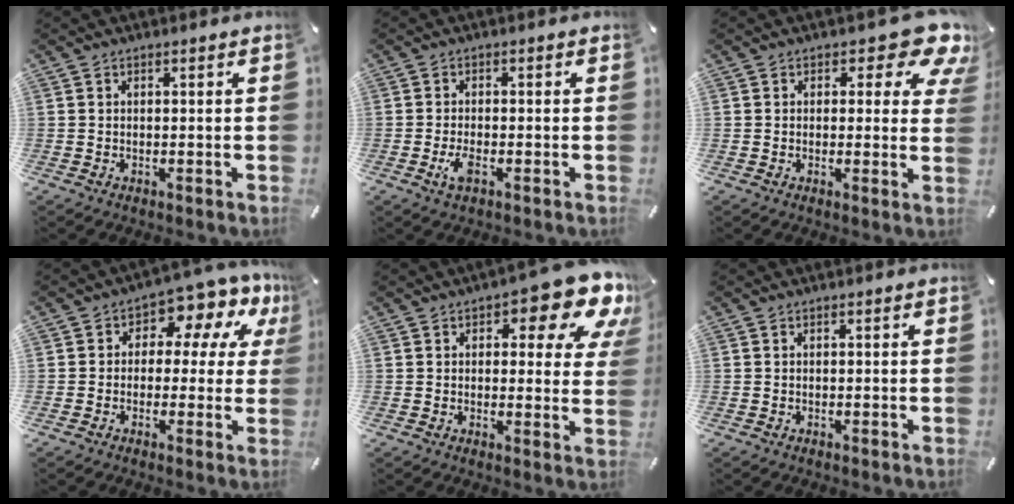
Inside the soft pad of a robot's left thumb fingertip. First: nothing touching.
{"total": 3.1, "force": [-1.3, 1.1, 2.6], "torque": [-0.063, -0.003, -0.027]}
{"total": 9.0, "force": [5.4, 4.3, 5.8], "torque": [-0.060, -0.039, 0.088]}
{"total": 8.7, "force": [4.0, 5.4, 5.6], "torque": [-0.083, -0.032, 0.071]}
{"total": 12.1, "force": [7.1, 5.0, 8.4], "torque": [-0.101, -0.042, 0.118]}
{"total": 0.0}